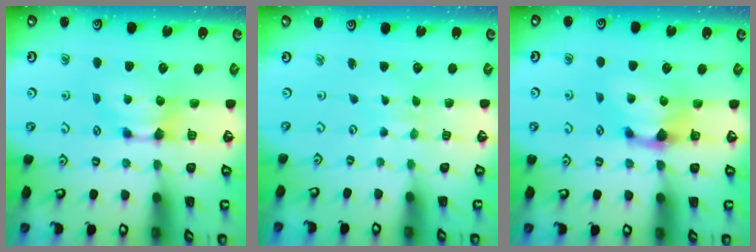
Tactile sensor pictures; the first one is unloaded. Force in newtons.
{"total": 5.1, "press": 5.1, "slide": 0.2}
{"total": 1.4, "press": 0.9, "slide": 1.1}